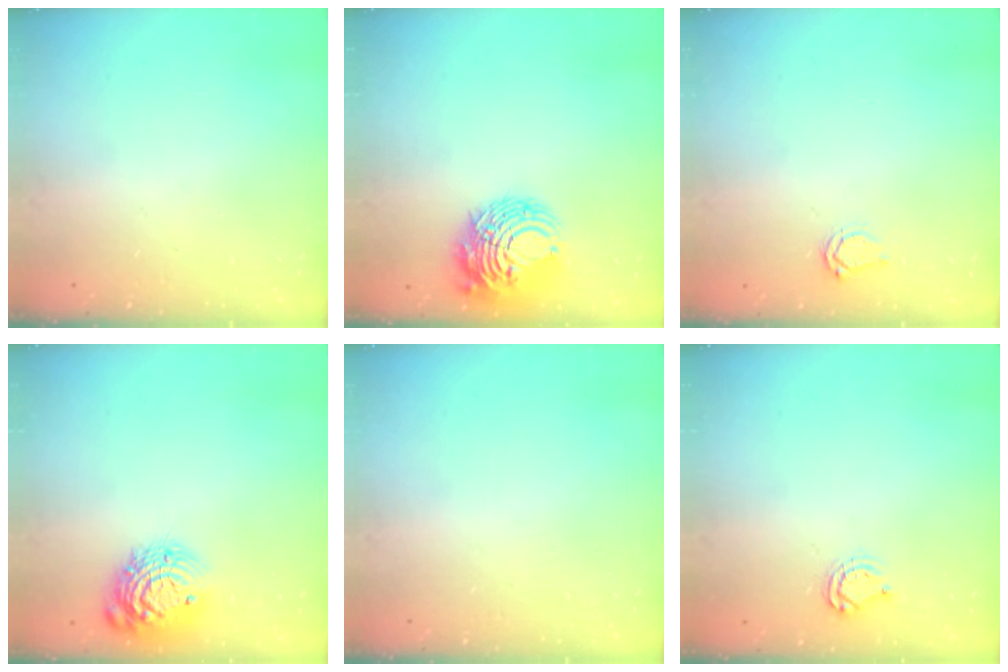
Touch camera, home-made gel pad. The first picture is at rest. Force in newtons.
{"total": 10.7, "press": 10.6, "slide": 1.2}
{"total": 4.0, "press": 3.9, "slide": 0.5}
{"total": 13.7, "press": 13.7, "slide": 1.0}
{"total": 0.0}
{"total": 5.8, "press": 5.8, "slide": 0.7}